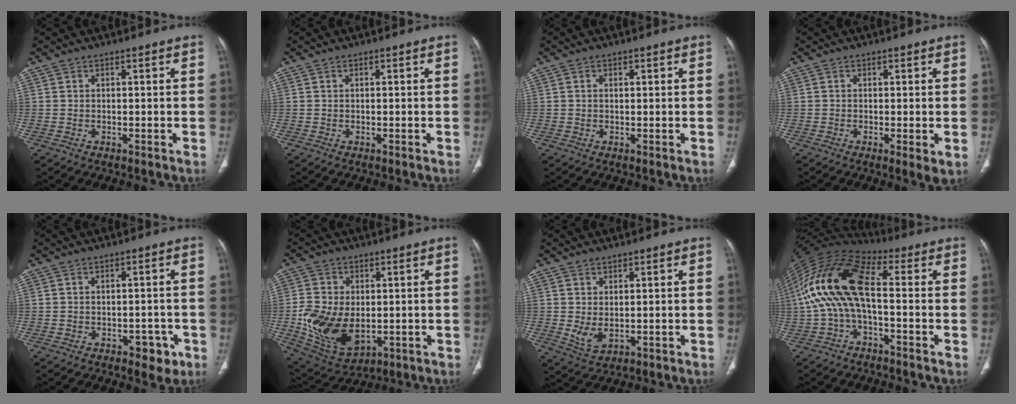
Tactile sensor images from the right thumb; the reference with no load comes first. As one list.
[{"total": 0.0}, {"total": 0.6, "force": [0.3, 0.3, 0.4], "torque": [-0.011, 0.003, 0.006]}, {"total": 2.7, "force": [-0.4, 0.5, 2.6], "torque": [-0.048, -0.014, -0.010]}, {"total": 4.0, "force": [-2.1, 2.4, 2.4], "torque": [-0.010, 0.012, -0.022]}, {"total": 14.2, "force": [-1.6, 9.4, 10.6], "torque": [-0.191, -0.008, -0.005]}, {"total": 3.4, "force": [0.2, 1.9, 2.8], "torque": [-0.056, -0.006, 0.016]}, {"total": 15.2, "force": [-1.1, 6.6, 13.7], "torque": [-0.279, 0.045, -0.030]}]